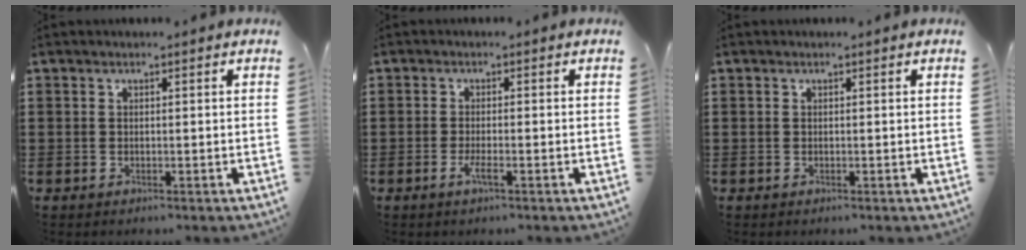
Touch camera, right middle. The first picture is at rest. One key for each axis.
{"total": 2.0, "fx": -0.9, "fy": 0.2, "fz": 1.8, "tx": -0.038, "ty": -0.002, "tz": -0.020}
{"total": 0.0}